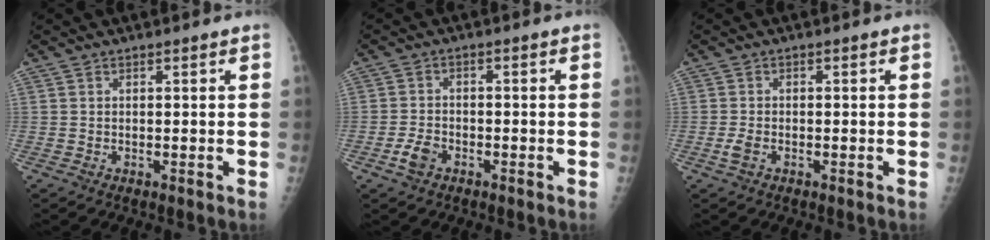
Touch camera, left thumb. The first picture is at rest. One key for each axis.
{"total": 3.5, "fx": -2.0, "fy": 2.2, "fz": 2.0, "tx": -0.039, "ty": 0.013, "tz": -0.036}
{"total": 2.1, "fx": -0.9, "fy": 1.1, "fz": 1.5, "tx": -0.039, "ty": 0.005, "tz": -0.019}